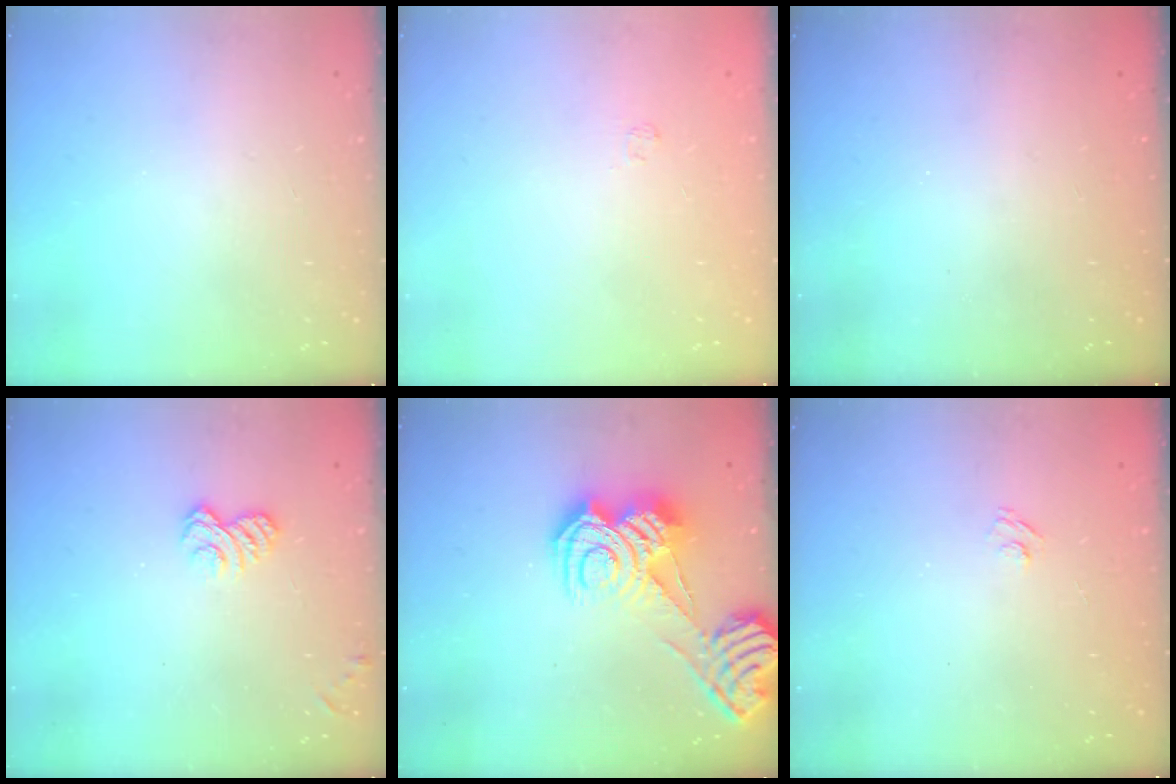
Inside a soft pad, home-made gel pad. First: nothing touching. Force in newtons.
{"total": 1.7, "press": 1.2, "slide": 1.1}
{"total": 2.3, "press": 2.2, "slide": 0.8}
{"total": 3.4, "press": 3.2, "slide": 1.1}
{"total": 12.3, "press": 12.2, "slide": 1.2}
{"total": 2.7, "press": 2.5, "slide": 0.9}